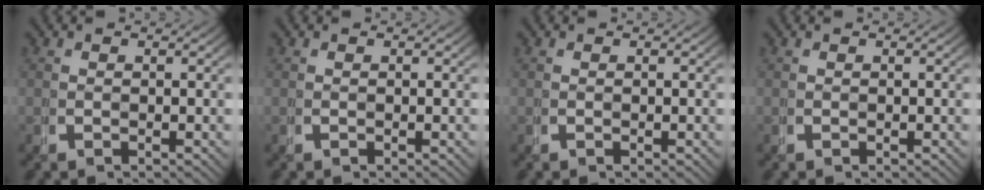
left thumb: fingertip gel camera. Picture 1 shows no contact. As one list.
[{"total": 0.0}, {"total": 0.0}, {"total": 0.0}]